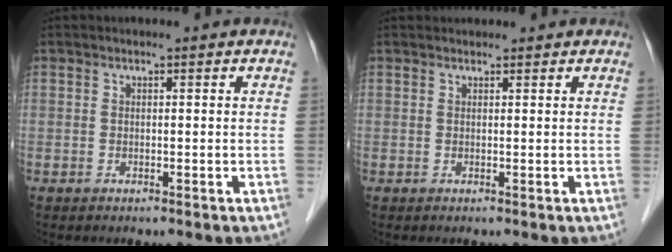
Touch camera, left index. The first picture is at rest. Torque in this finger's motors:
{"motor_torque": [-0.15, -0.87, 0.29, 0.07]}